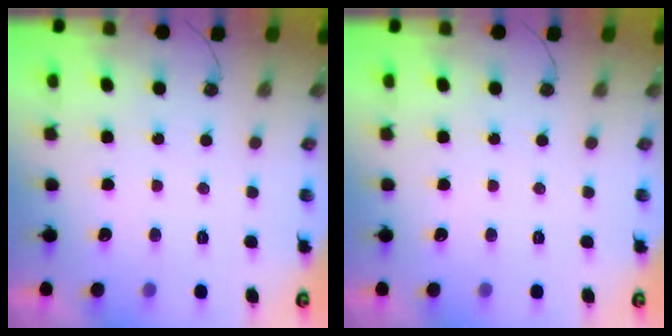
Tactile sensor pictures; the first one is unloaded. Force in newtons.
{"total": 0.0}